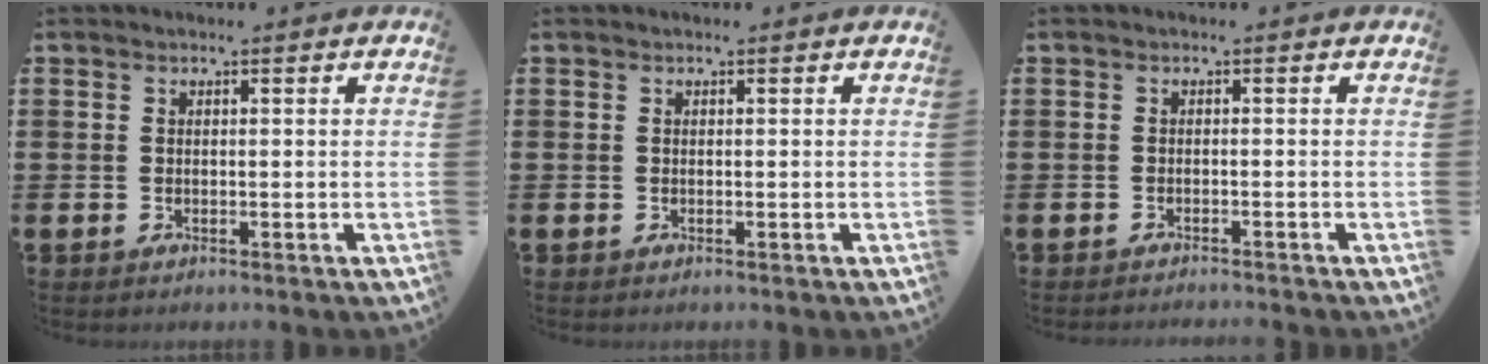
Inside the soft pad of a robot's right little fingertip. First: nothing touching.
{"total": 0.0}
{"total": 0.8, "force": [-0.7, -0.2, 0.0], "torque": [0.001, 0.000, -0.016]}